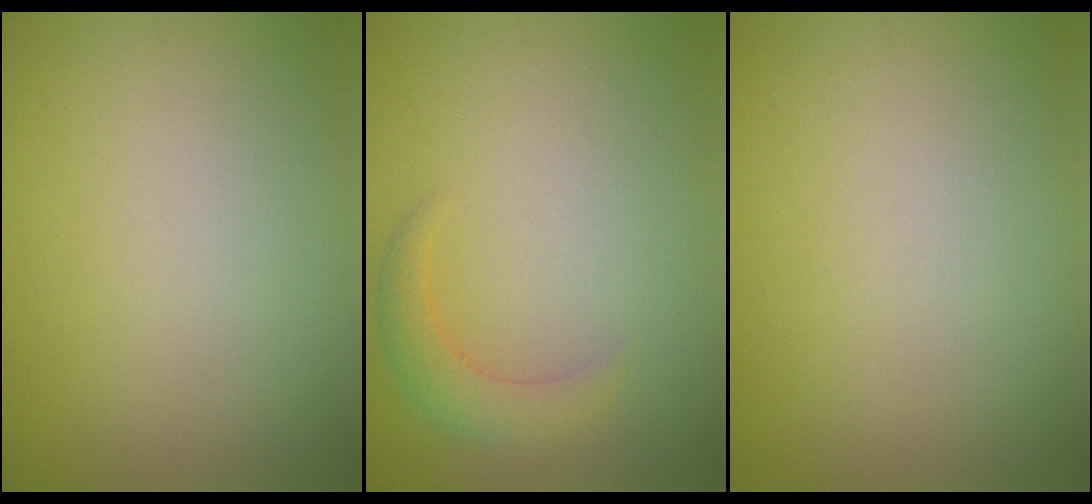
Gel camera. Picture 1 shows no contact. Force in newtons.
{"total": 2.3, "press": 2.3, "slide": 0.0}
{"total": 0.0}